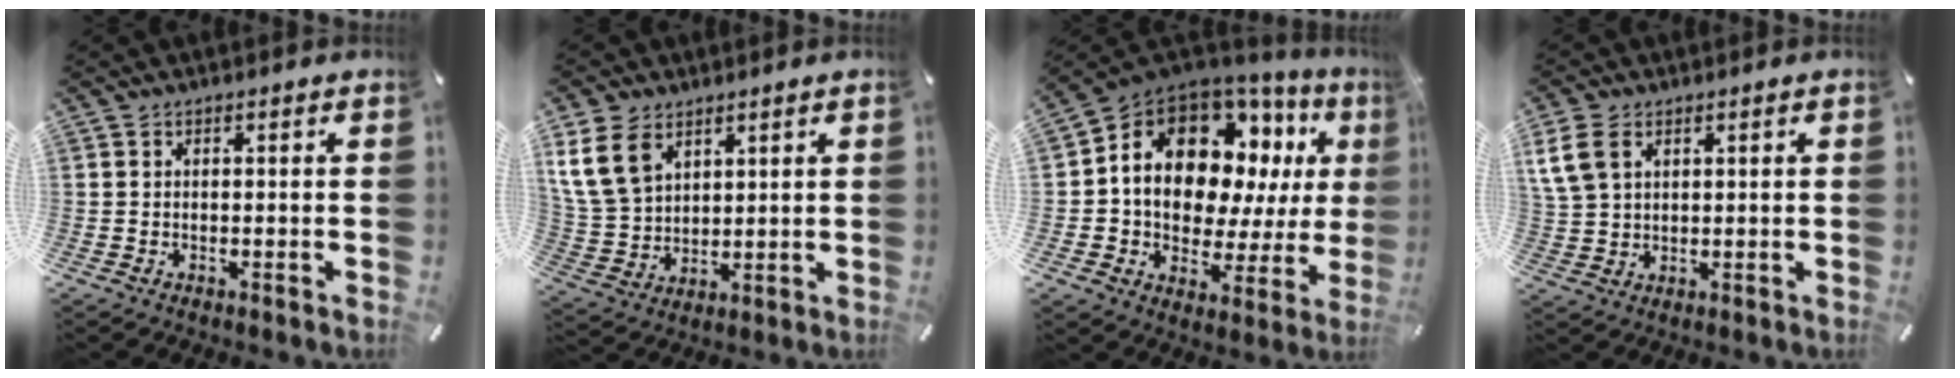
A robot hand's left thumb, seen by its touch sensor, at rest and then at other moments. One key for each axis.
{"total": 10.3, "fx": 5.2, "fy": 7.6, "fz": 4.8, "tx": -0.132, "ty": -0.002, "tz": 0.102}
{"total": 14.9, "fx": 5.8, "fy": 10.3, "fz": 9.1, "tx": -0.172, "ty": -0.053, "tz": 0.098}
{"total": 6.2, "fx": 2.8, "fy": 4.6, "fz": 3.1, "tx": -0.084, "ty": 0.006, "tz": 0.054}